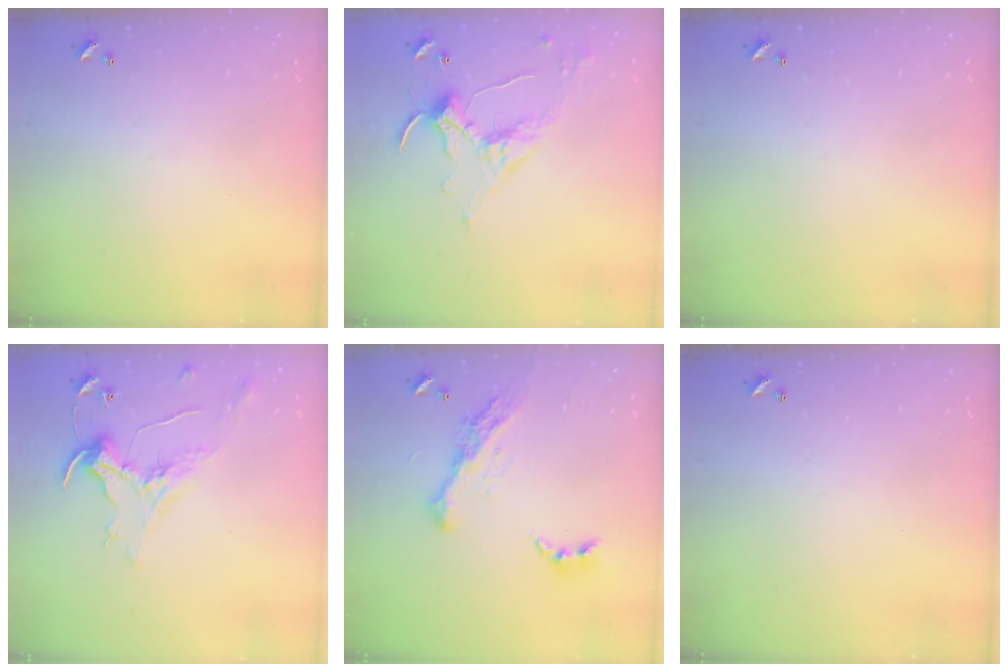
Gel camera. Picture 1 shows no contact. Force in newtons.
{"total": 1.5, "press": 1.3, "slide": 0.8}
{"total": 0.0}
{"total": 1.0, "press": 0.9, "slide": 0.5}
{"total": 13.6, "press": 13.5, "slide": 1.2}
{"total": 0.0}